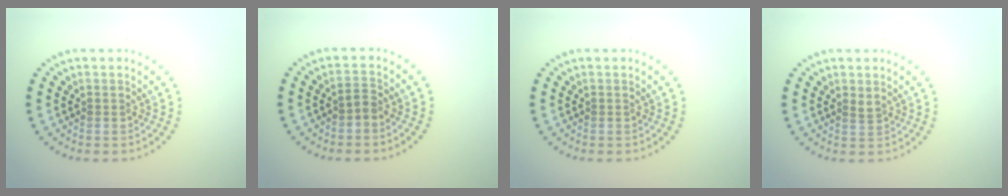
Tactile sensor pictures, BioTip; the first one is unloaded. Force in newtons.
{"total": 1.2, "press": 1.0, "slide": 0.7}
{"total": 0.0}
{"total": 0.8, "press": 0.5, "slide": 0.7}